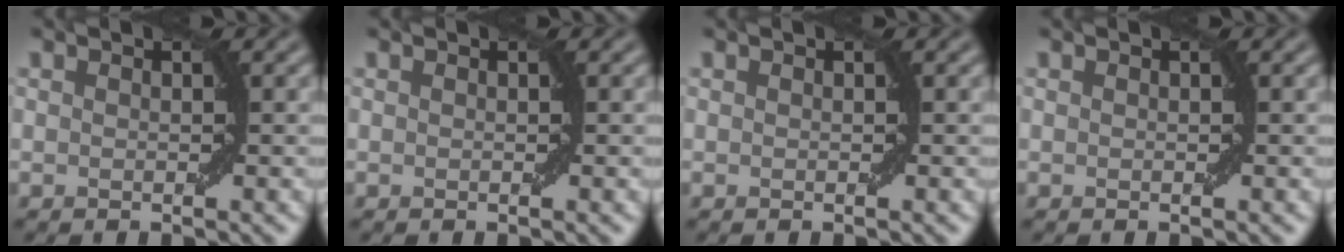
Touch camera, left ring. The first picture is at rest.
{"total": 0.0}
{"total": 0.0}
{"total": 0.0}